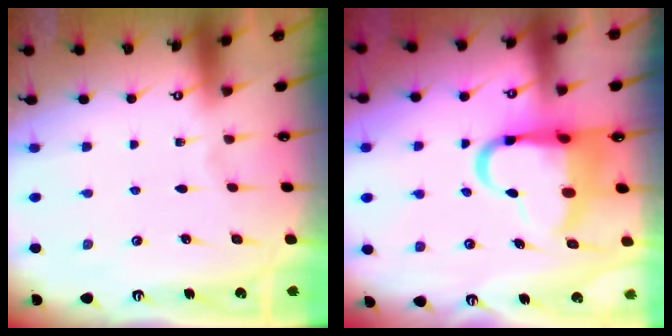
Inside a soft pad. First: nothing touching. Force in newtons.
{"total": 12.2, "press": 11.7, "slide": 3.4}